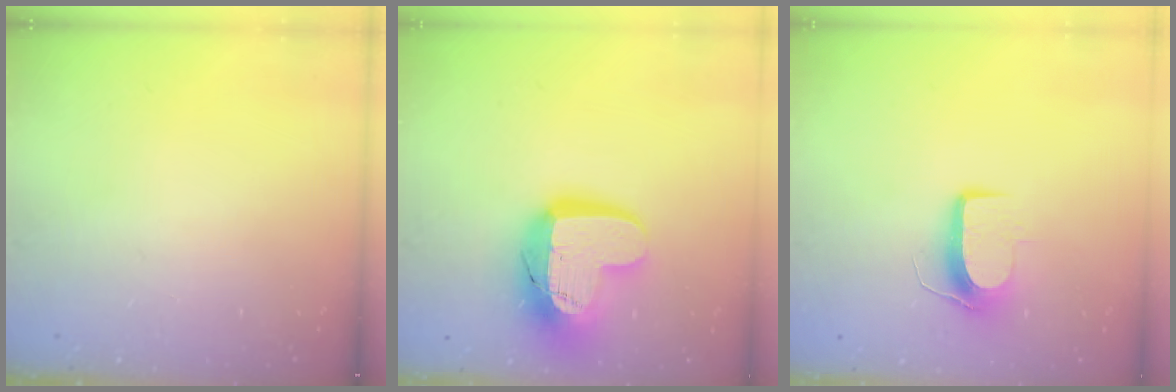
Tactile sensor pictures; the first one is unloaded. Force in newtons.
{"total": 18.3, "press": 18.3, "slide": 1.2}
{"total": 8.9, "press": 8.9, "slide": 0.5}